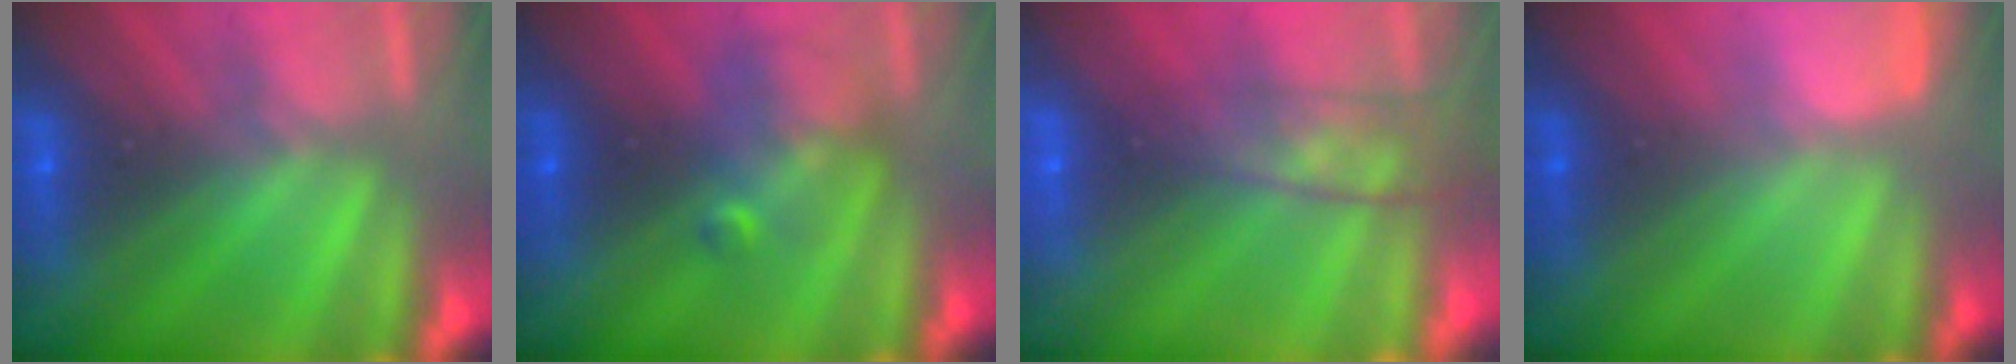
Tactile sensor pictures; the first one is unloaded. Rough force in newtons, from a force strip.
{"total": 2.4}
{"total": 5.7}
{"total": 2.8}